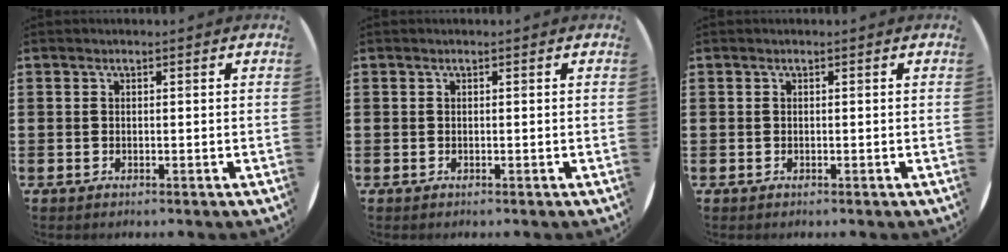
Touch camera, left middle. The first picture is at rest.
{"total": 0.0}
{"total": 0.0}